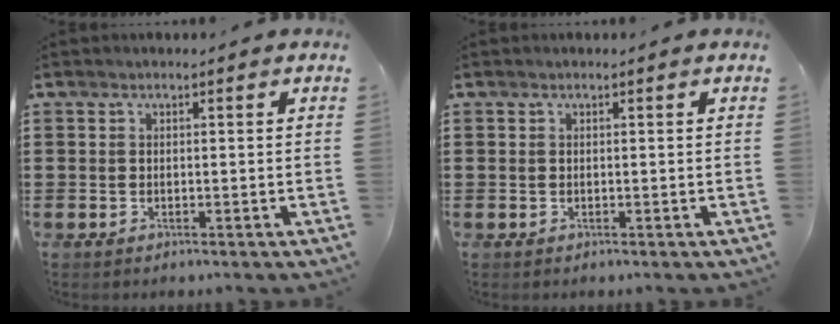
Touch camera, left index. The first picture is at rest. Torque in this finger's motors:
{"motor_torque": [0.01, -0.16, -0.03, -0.01]}